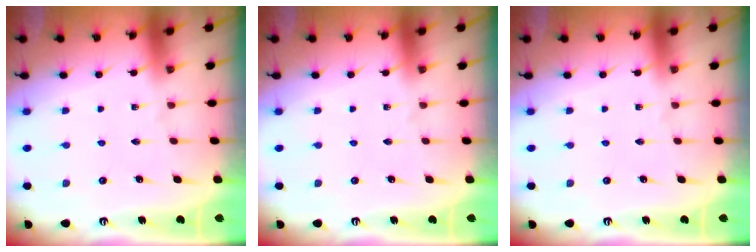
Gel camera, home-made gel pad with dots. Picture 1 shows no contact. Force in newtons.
{"total": 0.0}
{"total": 0.0}